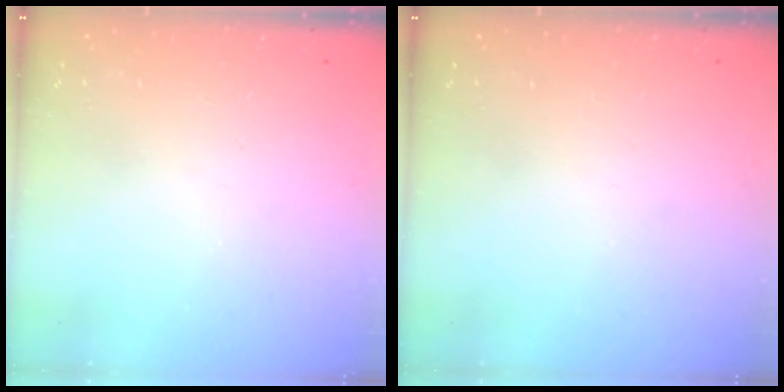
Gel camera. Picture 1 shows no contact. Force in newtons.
{"total": 0.0}